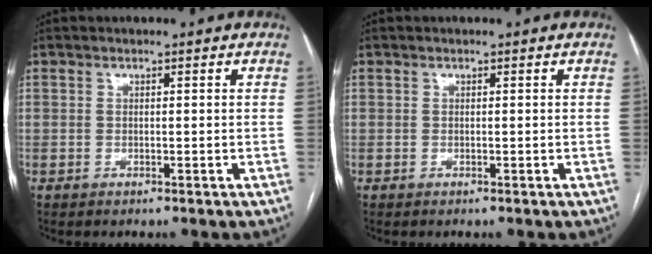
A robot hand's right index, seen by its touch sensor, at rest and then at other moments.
{"total": 0.0}